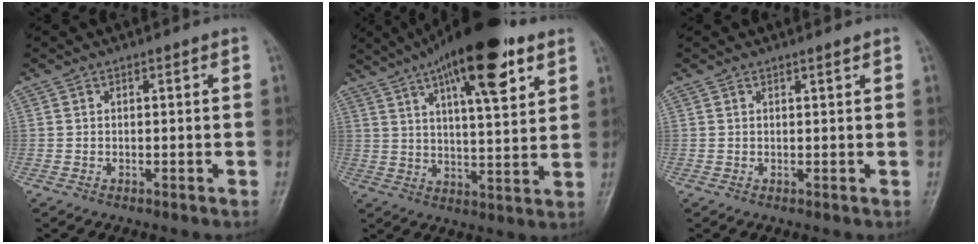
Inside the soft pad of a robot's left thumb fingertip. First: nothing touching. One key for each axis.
{"total": 19.4, "fx": 10.6, "fy": 5.8, "fz": 15.1, "tx": -0.221, "ty": -0.025, "tz": 0.165}
{"total": 0.7, "fx": 0.7, "fy": 0.0, "fz": 0.3, "tx": -0.005, "ty": -0.006, "tz": 0.012}